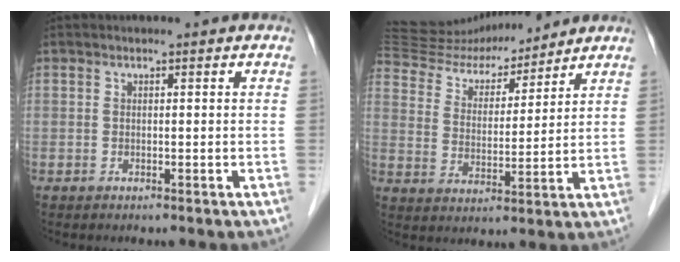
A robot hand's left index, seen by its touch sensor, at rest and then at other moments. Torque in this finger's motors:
{"motor_torque": [-0.19, -0.30, 0.00, 0.00]}